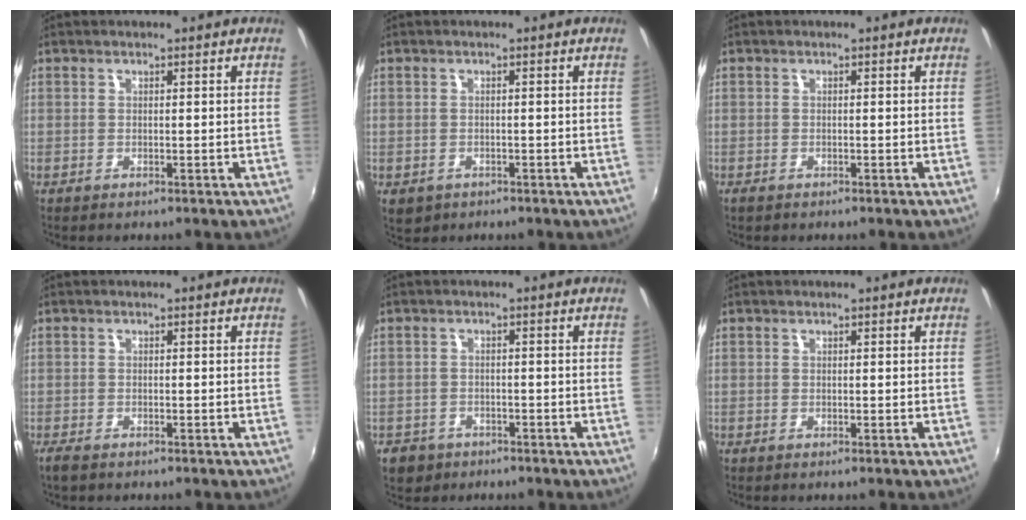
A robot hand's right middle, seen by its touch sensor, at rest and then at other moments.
{"total": 3.4, "force": [-1.5, 2.7, 1.5], "torque": [-0.034, -0.010, -0.017]}
{"total": 1.0, "force": [-0.8, 0.5, 0.3], "torque": [-0.008, -0.003, -0.014]}
{"total": 2.3, "force": [-1.8, 0.8, 1.1], "torque": [-0.026, -0.009, -0.034]}
{"total": 4.7, "force": [-2.9, 3.5, 1.3], "torque": [-0.041, -0.003, -0.044]}
{"total": 0.0}